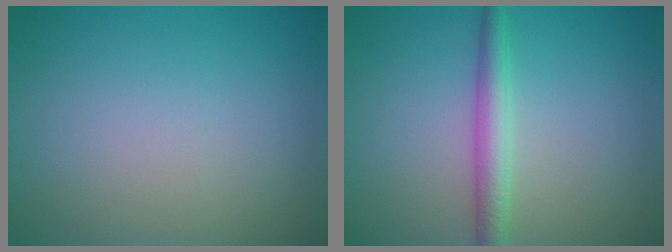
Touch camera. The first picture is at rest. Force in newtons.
{"total": 2.9, "press": 2.9, "slide": 0.1}